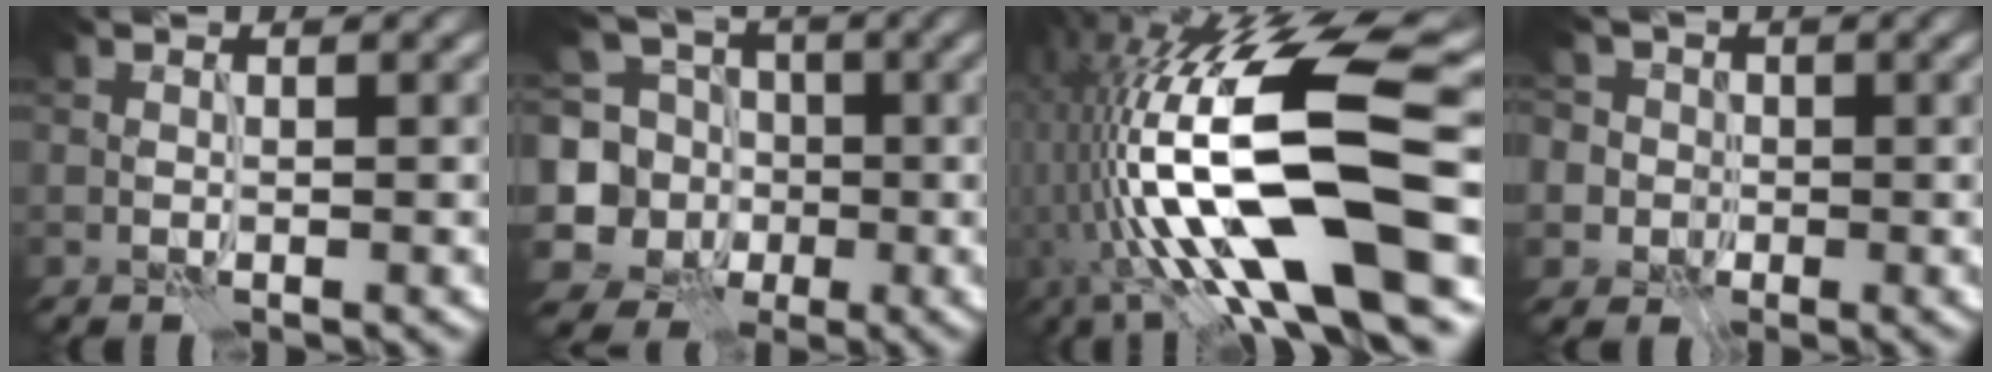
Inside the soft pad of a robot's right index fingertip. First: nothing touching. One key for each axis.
{"total": 7.7, "fx": -1.0, "fy": 7.2, "fz": 2.6, "tx": -0.057, "ty": -0.003, "tz": -0.033}
{"total": 15.6, "fx": -3.6, "fy": 4.2, "fz": 14.6, "tx": -0.262, "ty": 0.016, "tz": -0.055}
{"total": 7.6, "fx": 1.9, "fy": 6.9, "fz": 2.7, "tx": -0.048, "ty": 0.034, "tz": -0.009}